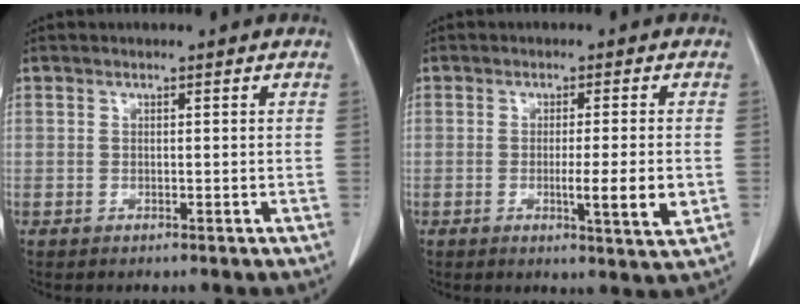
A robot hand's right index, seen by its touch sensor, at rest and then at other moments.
{"total": 6.1, "force": [-1.2, -0.3, 6.0], "torque": [-0.089, -0.014, -0.016]}